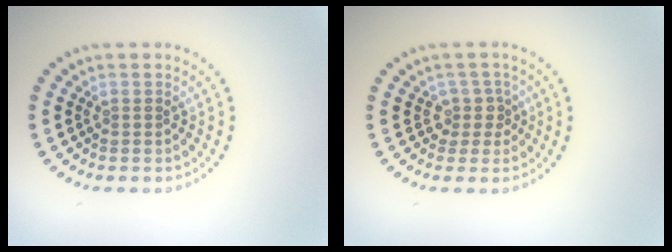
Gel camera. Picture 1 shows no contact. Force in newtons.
{"total": 1.9, "press": 1.4, "slide": 1.3}